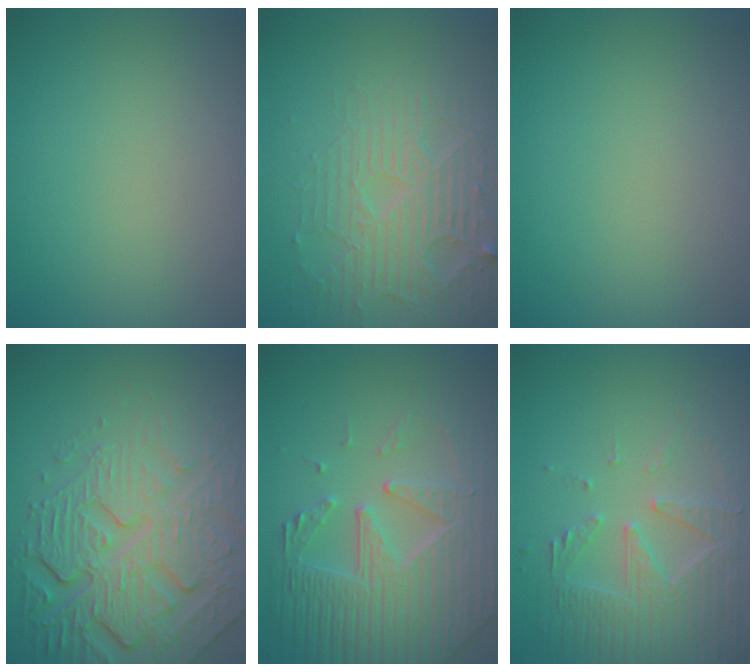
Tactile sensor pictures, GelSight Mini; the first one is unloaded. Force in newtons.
{"total": 4.0, "press": 3.6, "slide": 1.7}
{"total": 0.0}
{"total": 8.5, "press": 5.9, "slide": 6.2}
{"total": 6.7, "press": 5.5, "slide": 3.8}
{"total": 5.0, "press": 3.9, "slide": 3.2}